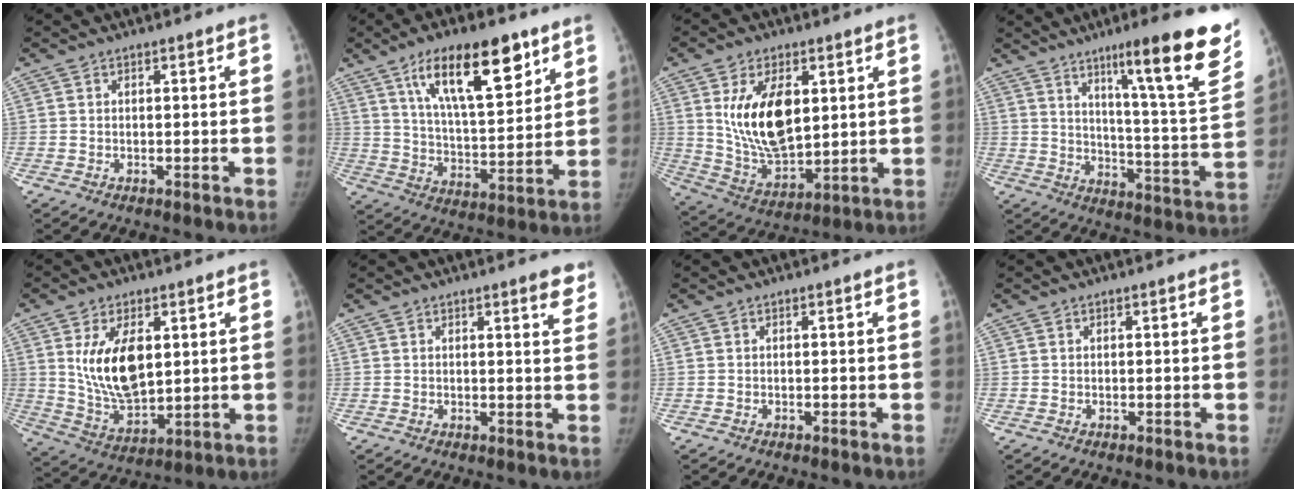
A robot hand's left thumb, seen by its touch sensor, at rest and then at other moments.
{"total": 18.9, "force": [10.6, 6.9, 14.1], "torque": [-0.195, -0.044, 0.184]}
{"total": 15.9, "force": [4.0, 8.9, 12.6], "torque": [-0.200, -0.024, 0.088]}
{"total": 22.8, "force": [13.3, 2.3, 18.3], "torque": [-0.237, -0.061, 0.201]}
{"total": 13.7, "force": [3.4, 7.6, 10.9], "torque": [-0.175, -0.024, 0.077]}
{"total": 3.8, "force": [2.7, 0.8, 2.6], "torque": [-0.019, -0.014, 0.030]}
{"total": 0.0}
{"total": 0.0}